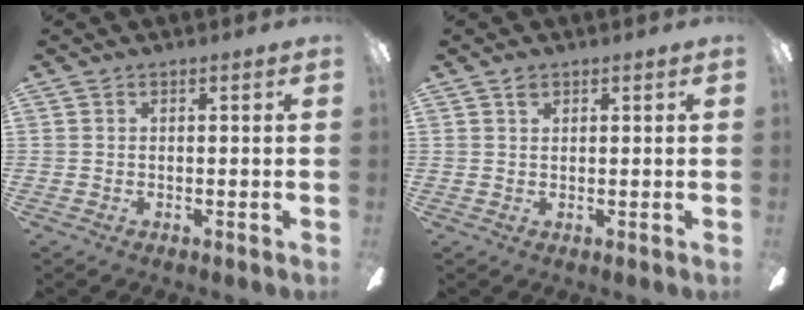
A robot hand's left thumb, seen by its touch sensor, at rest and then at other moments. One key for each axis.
{"total": 1.3, "fx": 0.9, "fy": 0.7, "fz": 0.5, "tx": -0.012, "ty": 0.002, "tz": 0.016}